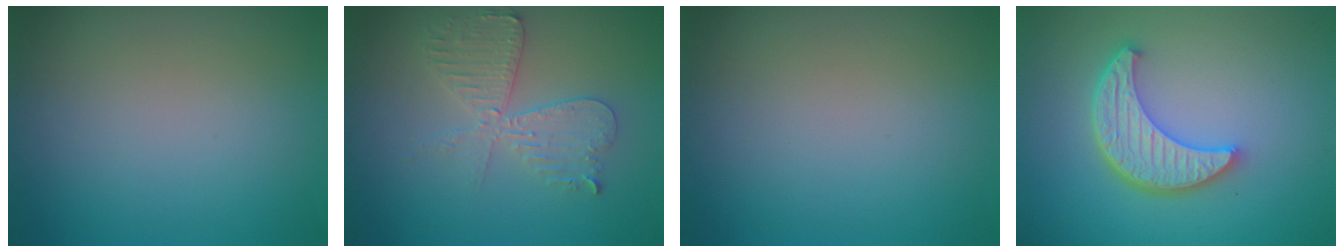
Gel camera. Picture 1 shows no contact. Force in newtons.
{"total": 3.7, "press": 3.6, "slide": 0.6}
{"total": 0.0}
{"total": 5.6, "press": 4.3, "slide": 3.7}